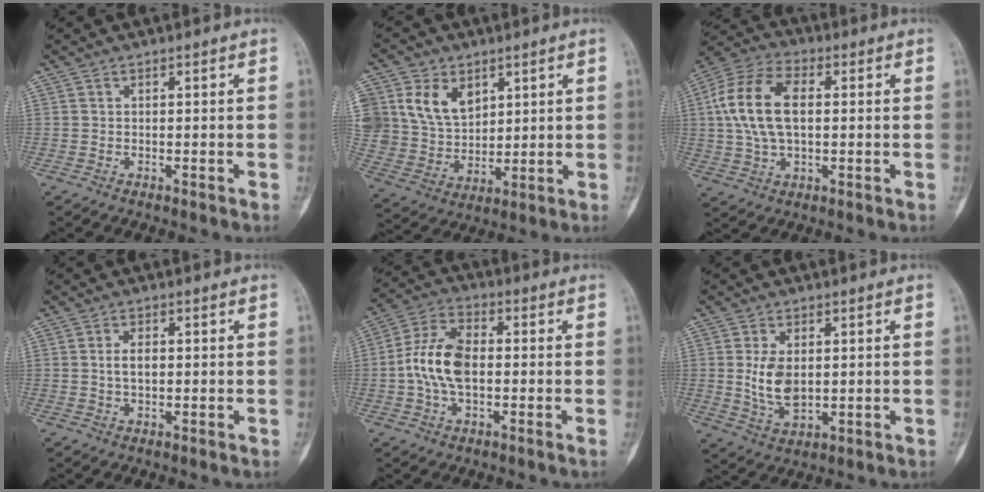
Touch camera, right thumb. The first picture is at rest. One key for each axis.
{"total": 13.1, "fx": 5.3, "fy": 9.8, "fz": 6.9, "tx": -0.105, "ty": -0.018, "tz": 0.117}
{"total": 14.1, "fx": 1.8, "fy": 8.1, "fz": 11.5, "tx": -0.229, "ty": 0.023, "tz": 0.029}
{"total": 3.5, "fx": 0.2, "fy": 1.9, "fz": 2.9, "tx": -0.051, "ty": 0.005, "tz": 0.003}
{"total": 10.8, "fx": -0.7, "fy": 5.7, "fz": 9.1, "tx": -0.187, "ty": 0.026, "tz": -0.020}
{"total": 7.6, "fx": 0.6, "fy": 4.6, "fz": 6.0, "tx": -0.107, "ty": -0.010, "tz": 0.023}